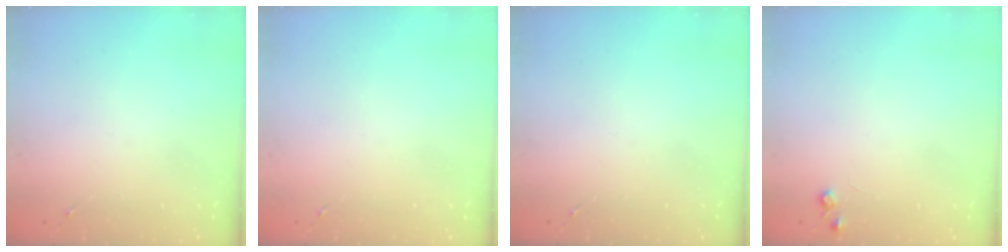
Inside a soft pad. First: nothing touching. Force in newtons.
{"total": 0.0}
{"total": 0.0}
{"total": 4.9, "press": 4.8, "slide": 0.8}